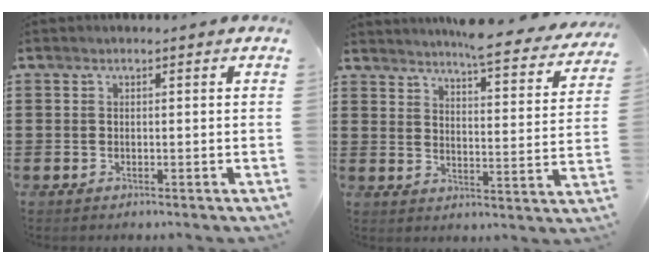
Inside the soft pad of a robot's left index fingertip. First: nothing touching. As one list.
[{"total": 6.1, "force": [5.7, -0.3, 2.2], "torque": [-0.050, -0.043, 0.092]}]